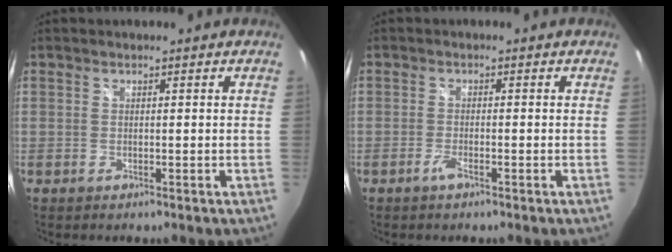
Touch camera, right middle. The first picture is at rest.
{"total": 1.9, "force": [-1.3, 0.3, 1.4], "torque": [-0.035, -0.002, -0.027]}